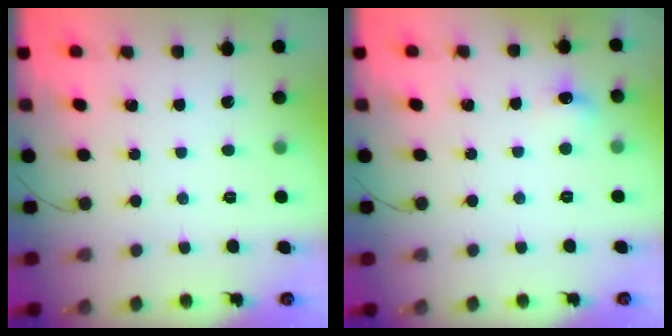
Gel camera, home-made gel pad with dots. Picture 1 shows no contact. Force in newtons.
{"total": 5.9, "press": 5.7, "slide": 1.5}